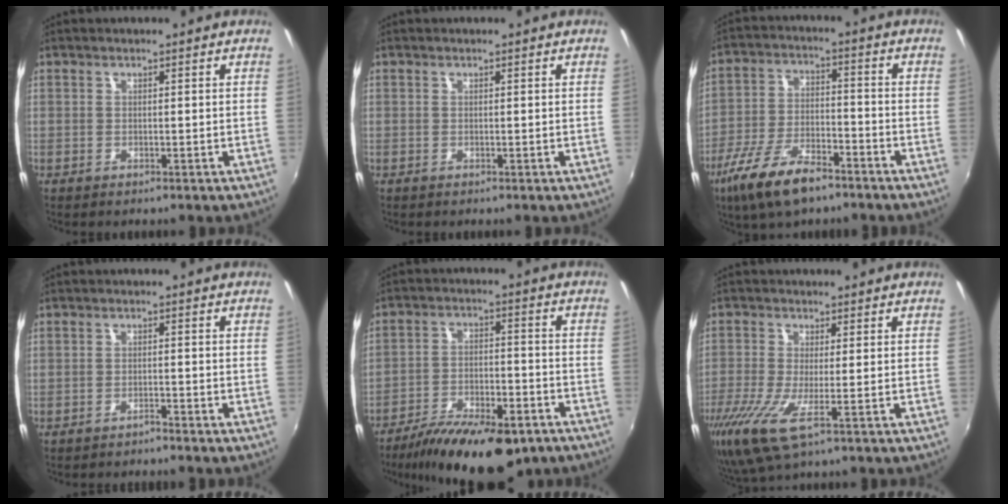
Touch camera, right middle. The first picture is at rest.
{"total": 0.0}
{"total": 13.2, "force": [-8.9, 4.8, 8.5], "torque": [-0.186, -0.023, -0.163]}
{"total": 1.2, "force": [-1.1, 0.0, 0.1], "torque": [-0.003, -0.004, -0.019]}
{"total": 18.8, "force": [-13.4, 6.5, 11.5], "torque": [-0.212, -0.039, -0.203]}
{"total": 7.6, "force": [-3.3, 1.2, 6.8], "torque": [-0.159, -0.027, -0.065]}